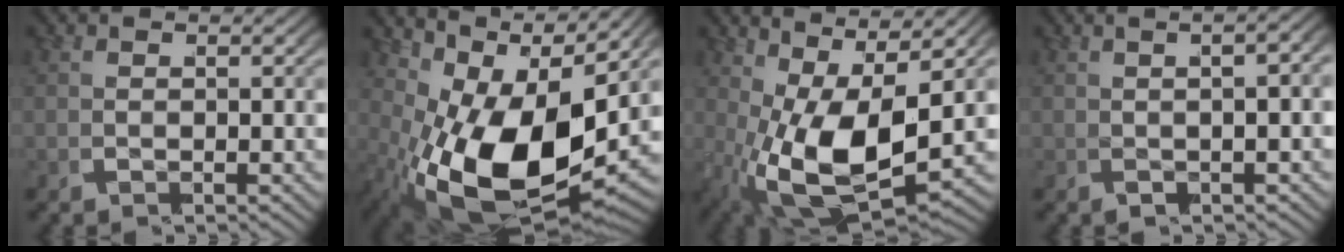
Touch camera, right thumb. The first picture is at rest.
{"total": 15.8, "force": [-0.7, 9.6, 12.5], "torque": [-0.255, -0.065, 0.012]}
{"total": 10.6, "force": [-0.2, 6.0, 8.7], "torque": [-0.189, -0.051, 0.021]}
{"total": 6.7, "force": [2.0, 3.5, 5.3], "torque": [-0.053, 0.031, 0.011]}